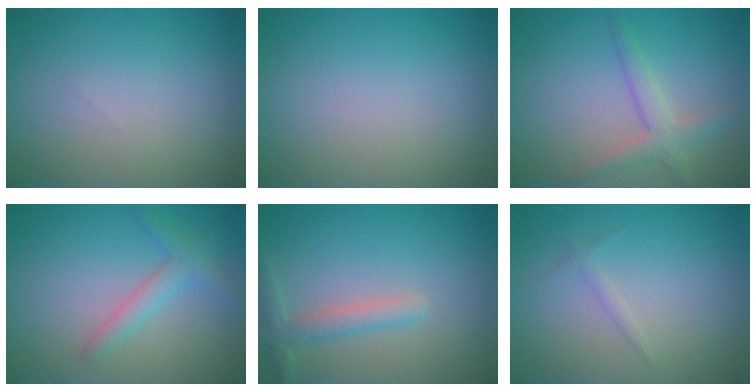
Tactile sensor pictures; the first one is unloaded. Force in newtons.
{"total": 0.0}
{"total": 2.6, "press": 2.6, "slide": 0.2}
{"total": 2.4, "press": 2.4, "slide": 0.1}
{"total": 2.4, "press": 2.4, "slide": 0.1}
{"total": 0.8, "press": 0.8, "slide": 0.1}